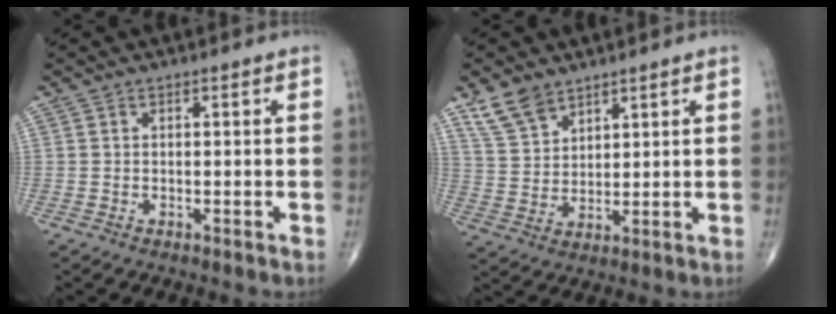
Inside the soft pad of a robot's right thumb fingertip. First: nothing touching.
{"total": 7.3, "force": [5.3, 4.0, 3.0], "torque": [-0.046, -0.022, 0.113]}